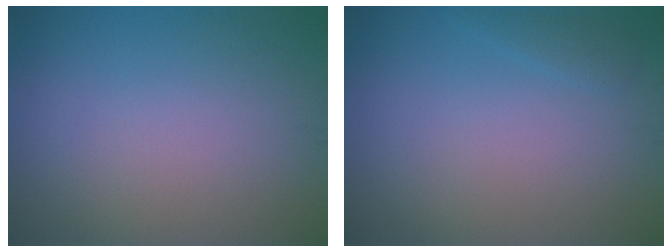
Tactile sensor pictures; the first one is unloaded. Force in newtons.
{"total": 0.9, "press": 0.9, "slide": 0.1}